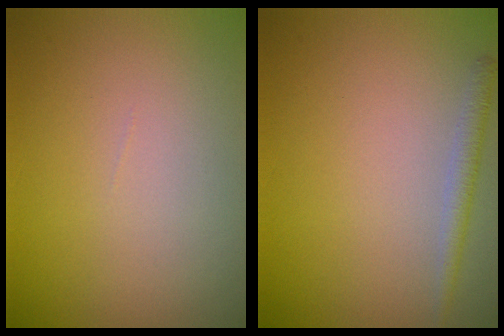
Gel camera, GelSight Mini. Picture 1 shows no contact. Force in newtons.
{"total": 1.5, "press": 1.5, "slide": 0.1}